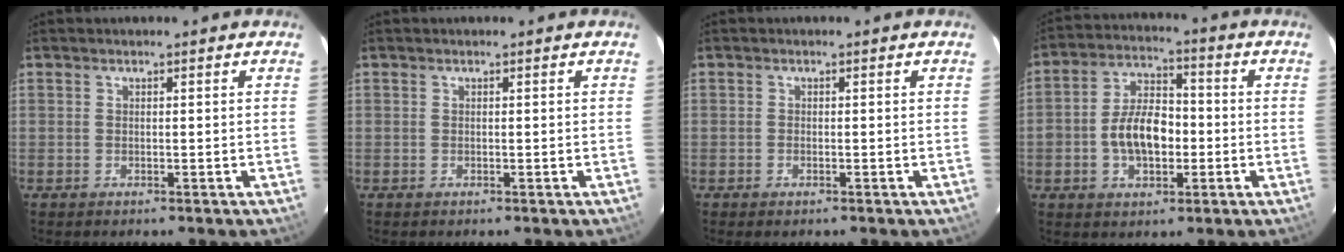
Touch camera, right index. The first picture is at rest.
{"total": 0.0}
{"total": 0.7, "force": [-0.5, 0.3, 0.3], "torque": [-0.005, -0.001, -0.009]}
{"total": 10.0, "force": [-2.0, 5.9, 7.8], "torque": [-0.149, 0.020, -0.030]}